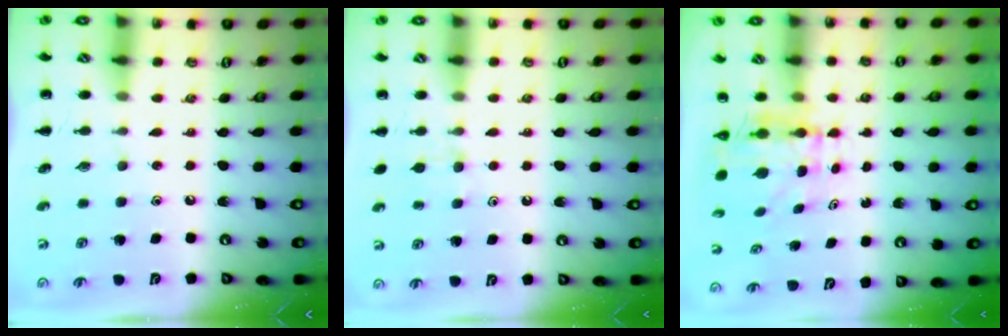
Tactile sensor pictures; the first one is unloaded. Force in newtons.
{"total": 6.1, "press": 5.9, "slide": 1.8}
{"total": 5.9, "press": 5.8, "slide": 0.8}